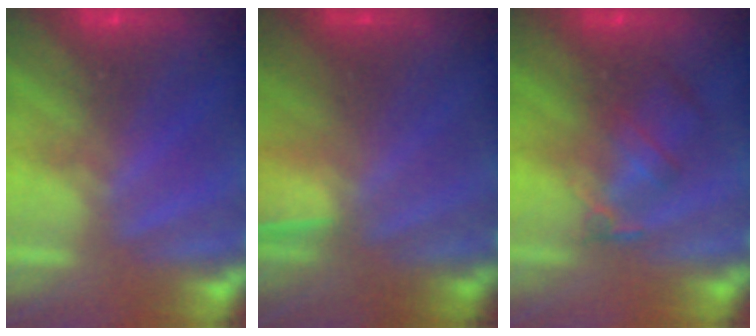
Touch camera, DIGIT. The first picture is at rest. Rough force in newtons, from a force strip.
{"total": 1.4}
{"total": 2.4}